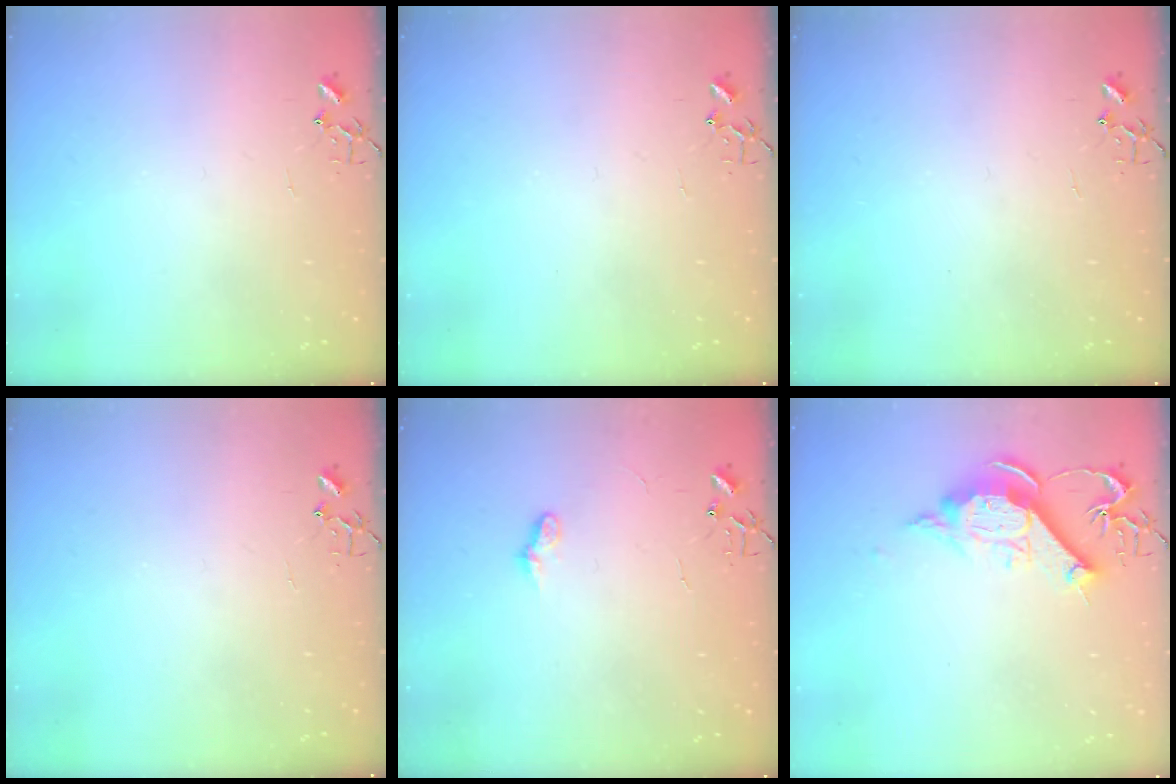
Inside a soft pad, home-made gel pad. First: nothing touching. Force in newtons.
{"total": 0.0}
{"total": 0.0}
{"total": 0.0}
{"total": 6.1, "press": 6.1, "slide": 0.6}
{"total": 13.3, "press": 13.3, "slide": 1.1}